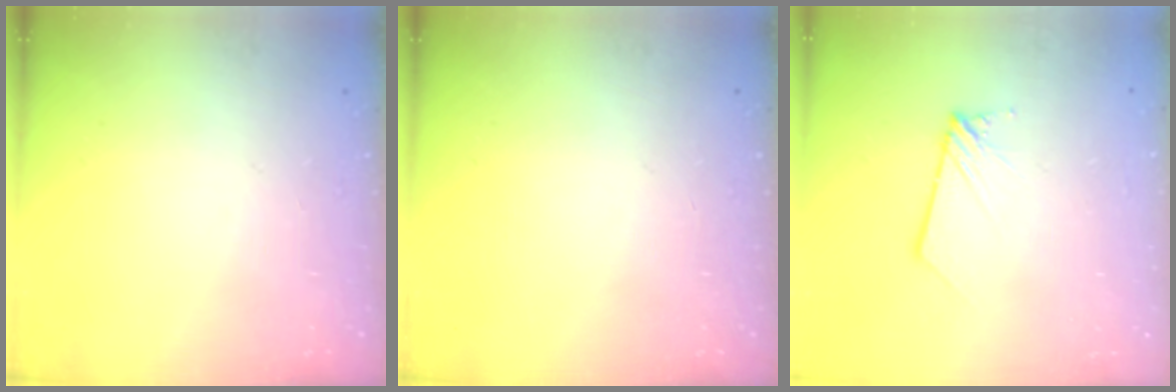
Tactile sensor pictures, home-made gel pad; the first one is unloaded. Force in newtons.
{"total": 0.0}
{"total": 2.7, "press": 2.7, "slide": 0.2}